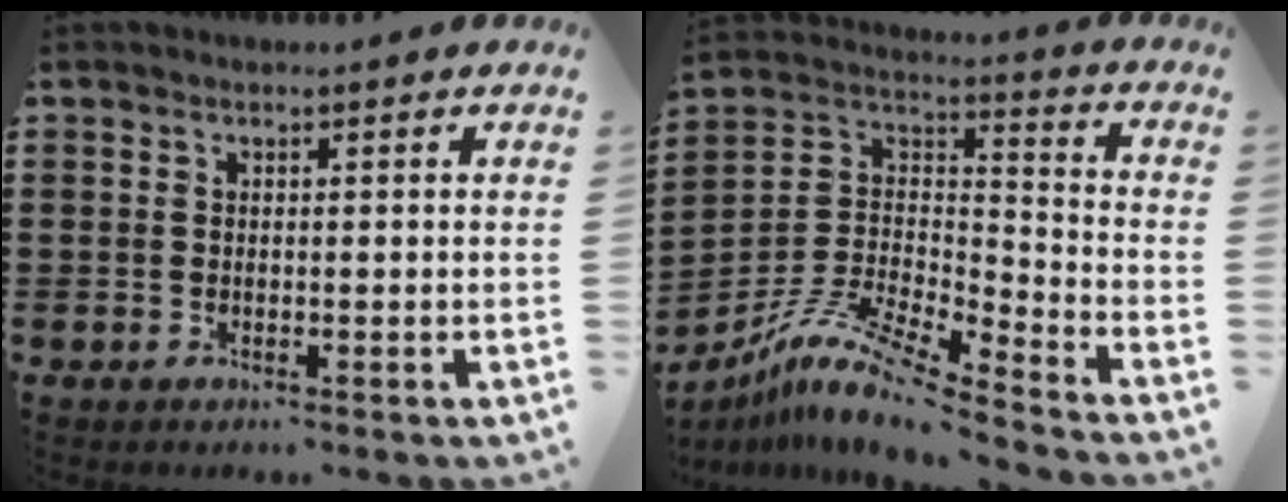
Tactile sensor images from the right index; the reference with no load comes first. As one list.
[{"total": 10.8, "force": [-8.8, 1.2, 6.0], "torque": [-0.133, 0.003, -0.182]}]